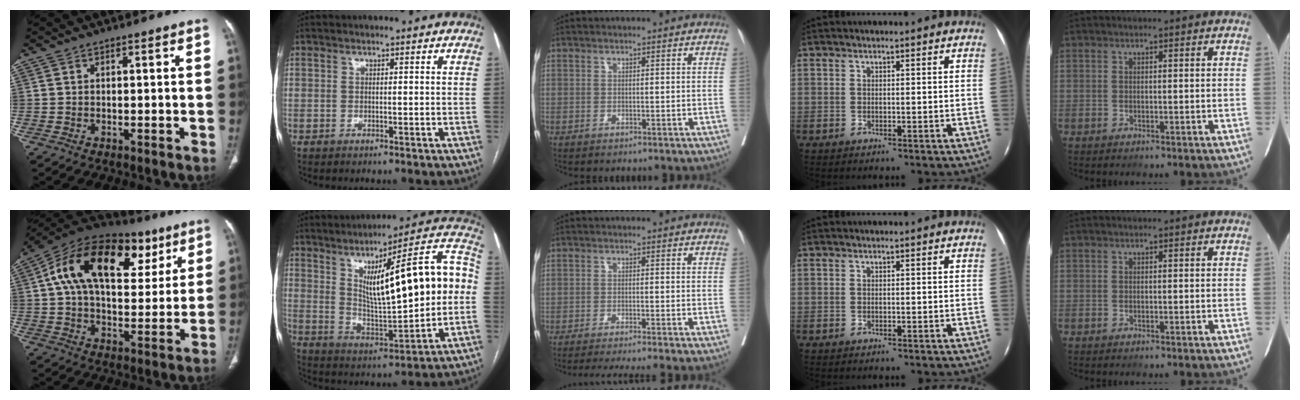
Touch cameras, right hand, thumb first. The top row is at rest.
{"thumb": {"total": 25.9, "force": [9.9, 15.0, 18.7], "torque": [-0.287, 0.028, 0.156]}, "index": {"total": 21.6, "force": [3.2, 3.9, 21.0], "torque": [-0.316, 0.032, 0.051]}, "middle": {"total": 9.5, "force": [-8.3, -1.7, 4.3], "torque": [-0.031, -0.022, -0.123]}}